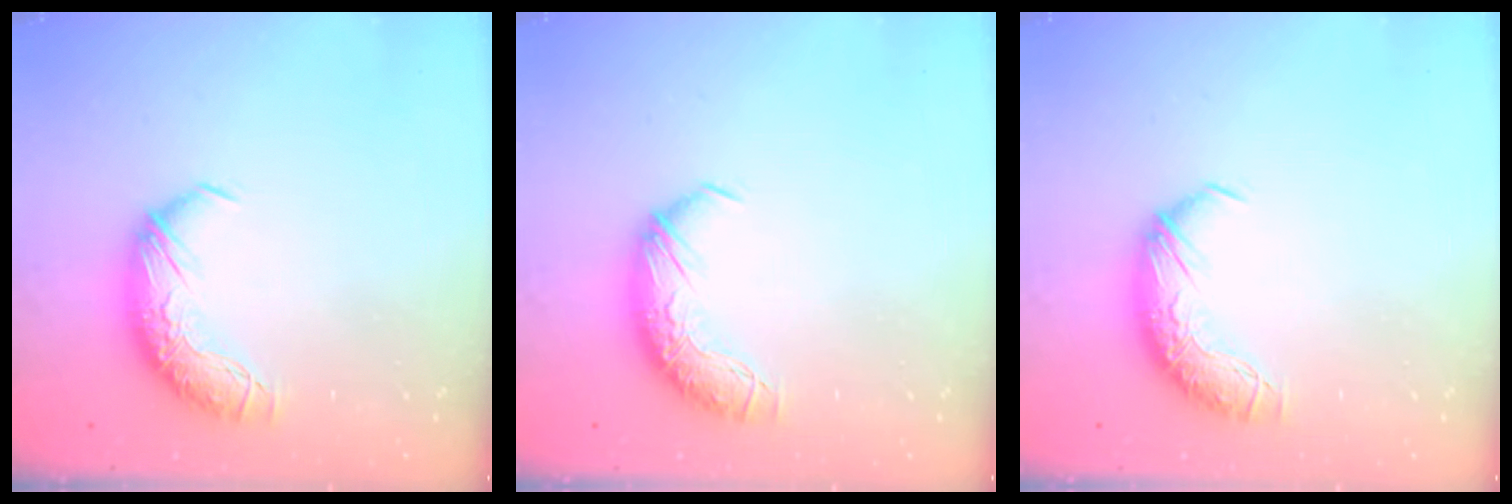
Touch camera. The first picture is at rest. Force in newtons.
{"total": 0.0}
{"total": 0.0}